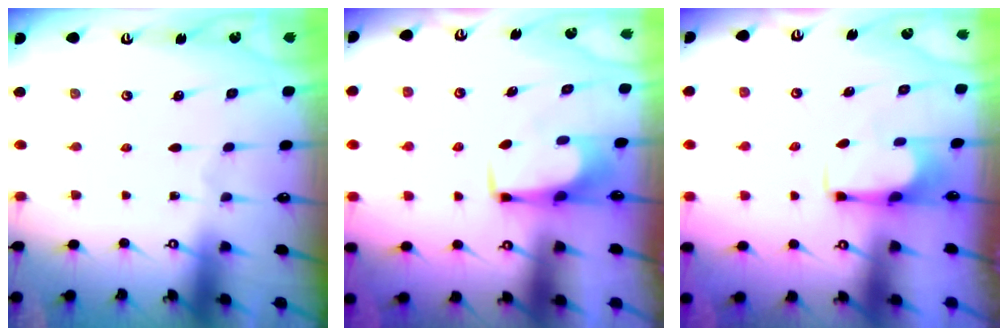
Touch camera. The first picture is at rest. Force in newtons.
{"total": 1.9, "press": 1.8, "slide": 0.6}
{"total": 2.7, "press": 2.6, "slide": 0.9}